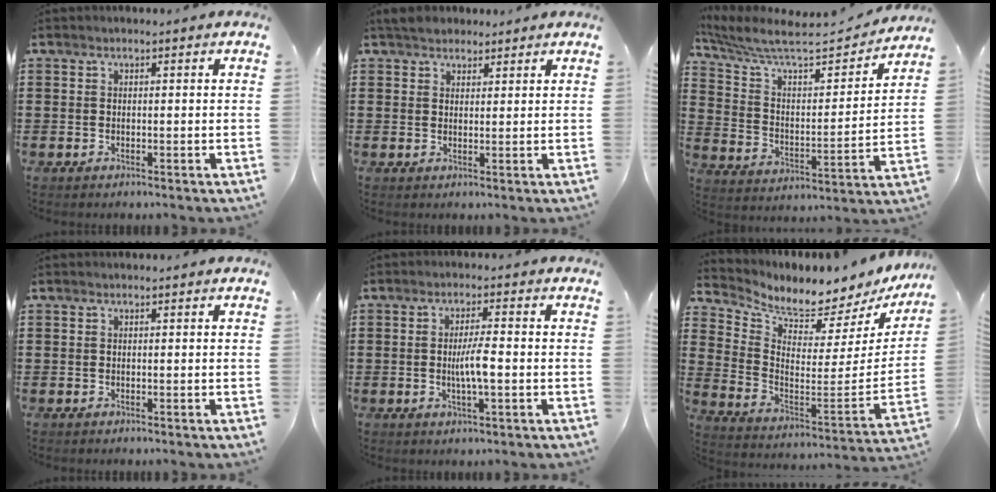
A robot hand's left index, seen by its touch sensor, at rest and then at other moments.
{"total": 2.6, "force": [2.3, 1.3, 0.3], "torque": [-0.014, 0.006, 0.044]}
{"total": 8.1, "force": [7.1, 1.1, 3.8], "torque": [-0.106, -0.052, 0.116]}
{"total": 0.0}
{"total": 4.4, "force": [-0.5, 0.7, 4.3], "torque": [-0.082, 0.000, -0.013]}
{"total": 4.8, "force": [4.5, 0.8, 1.4], "torque": [-0.042, -0.063, 0.068]}